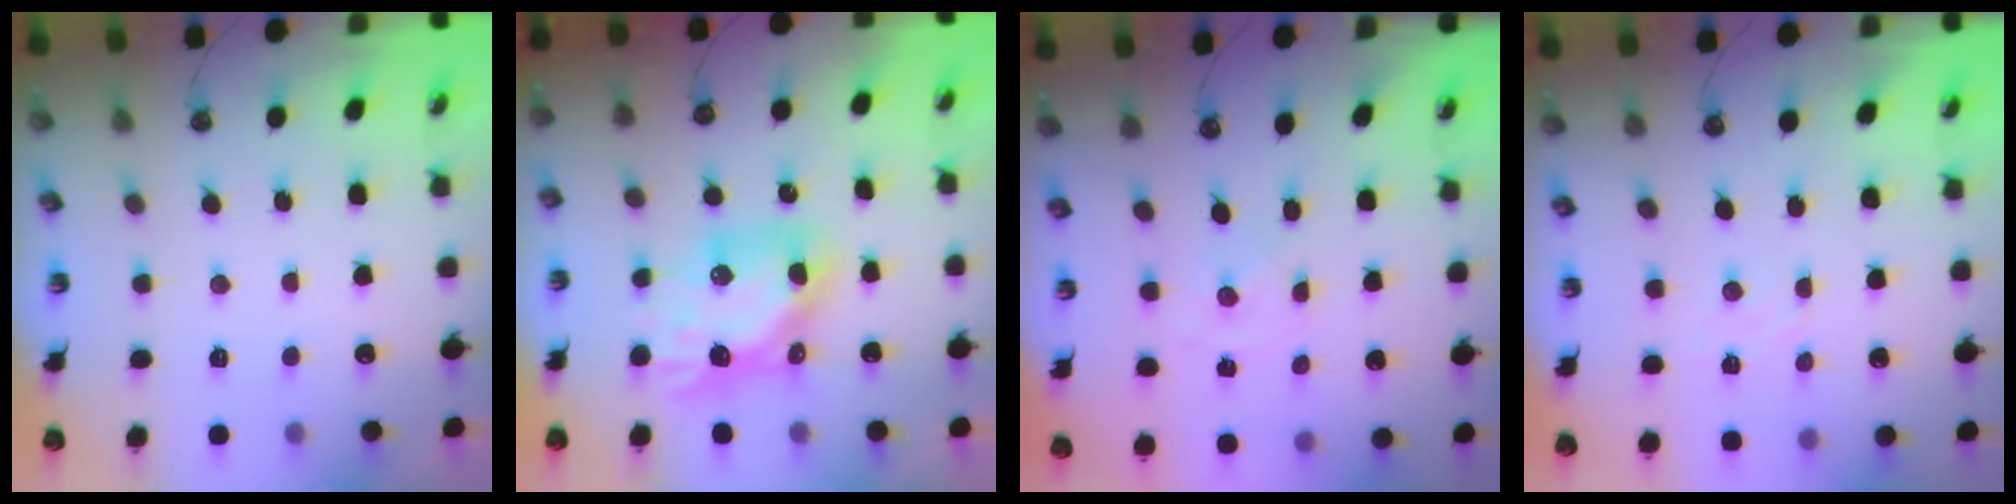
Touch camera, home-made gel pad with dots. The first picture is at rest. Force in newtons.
{"total": 10.6, "press": 10.6, "slide": 1.1}
{"total": 0.0}
{"total": 3.3, "press": 3.3, "slide": 0.5}